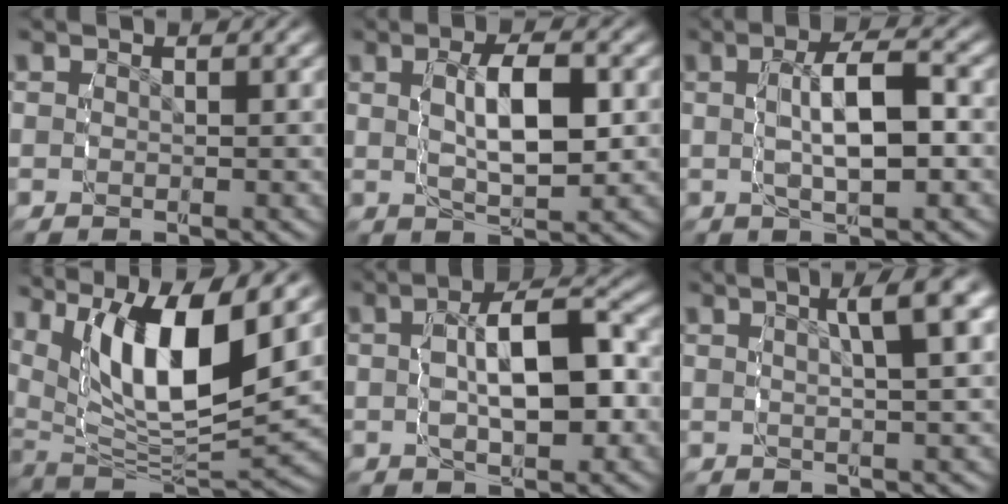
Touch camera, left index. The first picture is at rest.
{"total": 5.6, "force": [0.0, 2.3, 5.1], "torque": [-0.096, -0.001, 0.003]}
{"total": 5.2, "force": [-0.1, 1.8, 4.9], "torque": [-0.089, 0.007, -0.002]}
{"total": 13.9, "force": [2.5, 8.8, 10.4], "torque": [-0.202, -0.020, 0.043]}
{"total": 6.6, "force": [-0.6, 2.8, 5.9], "torque": [-0.103, 0.007, -0.008]}
{"total": 4.3, "force": [1.9, 0.7, 3.8], "torque": [-0.050, 0.016, 0.026]}